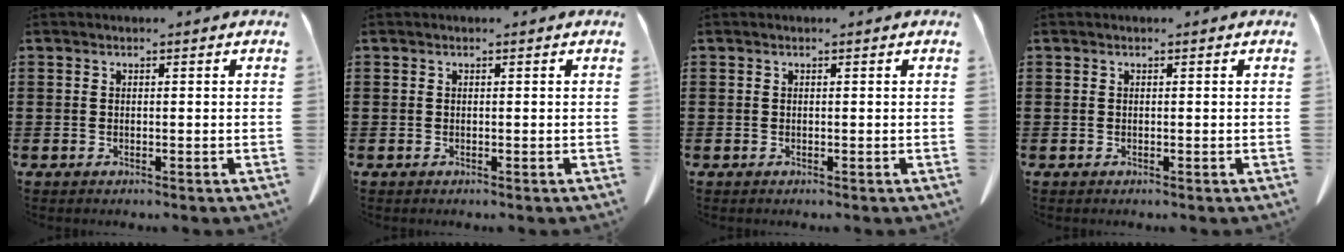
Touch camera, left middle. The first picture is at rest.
{"total": 0.0}
{"total": 0.0}
{"total": 0.0}